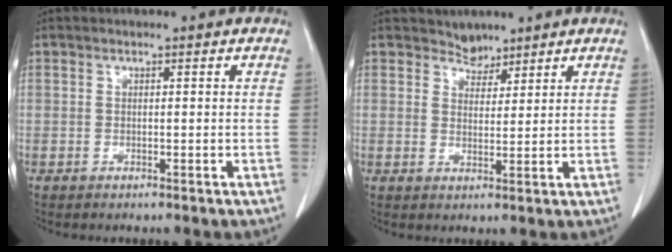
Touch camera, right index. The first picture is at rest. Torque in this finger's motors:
{"motor_torque": [-0.20, 0.32, -0.09, -0.02]}